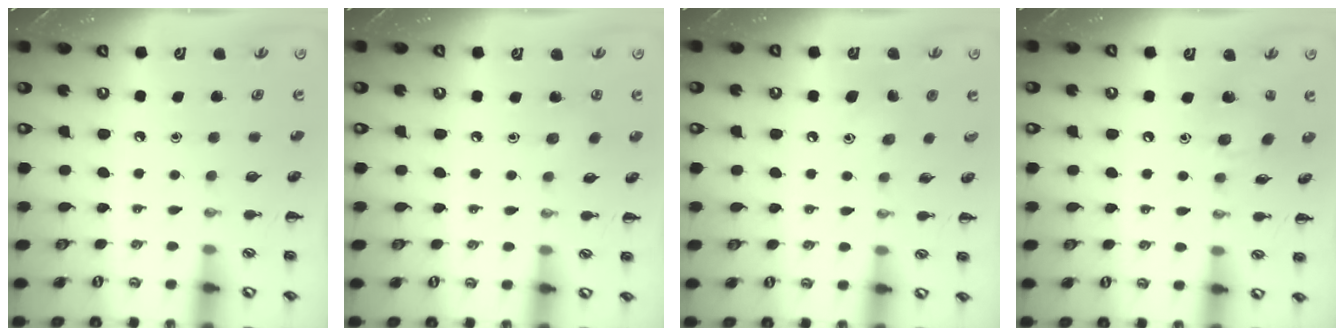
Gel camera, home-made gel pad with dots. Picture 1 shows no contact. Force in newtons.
{"total": 3.0, "press": 2.9, "slide": 0.9}
{"total": 5.3, "press": 4.9, "slide": 2.0}
{"total": 6.3, "press": 6.3, "slide": 0.7}